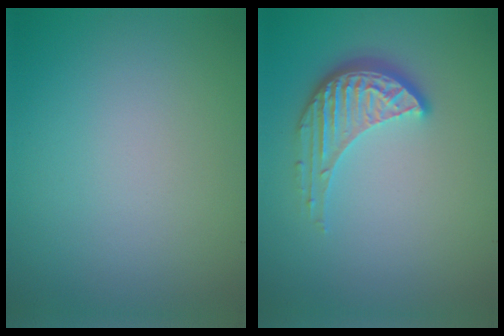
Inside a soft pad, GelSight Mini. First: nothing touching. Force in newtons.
{"total": 4.1, "press": 3.1, "slide": 2.7}